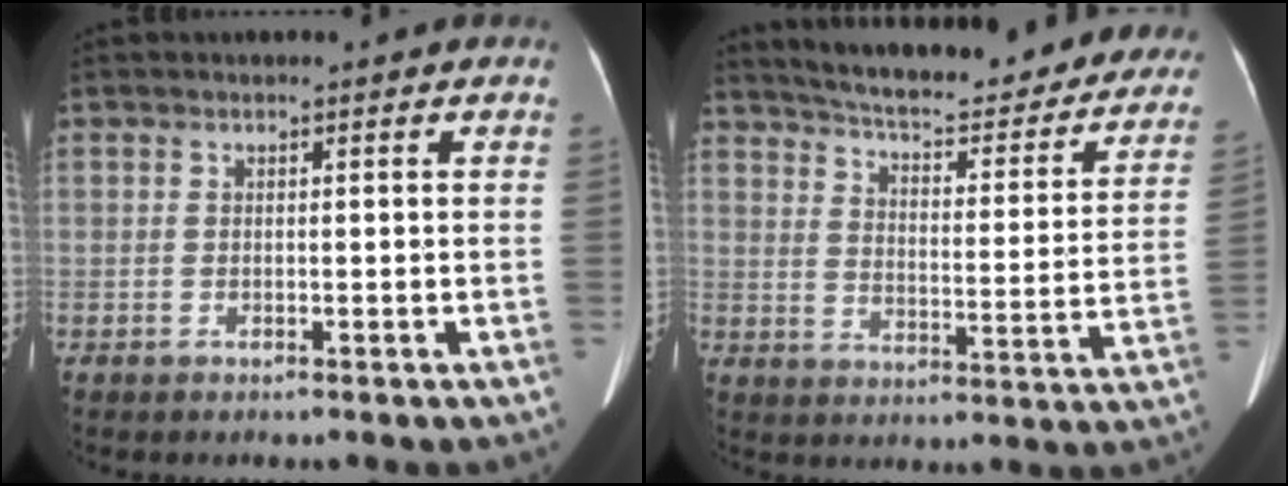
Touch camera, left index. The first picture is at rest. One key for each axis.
{"total": 29.4, "fx": 26.2, "fy": 6.2, "fz": 11.9, "tx": -0.182, "ty": -0.065, "tz": 0.321}